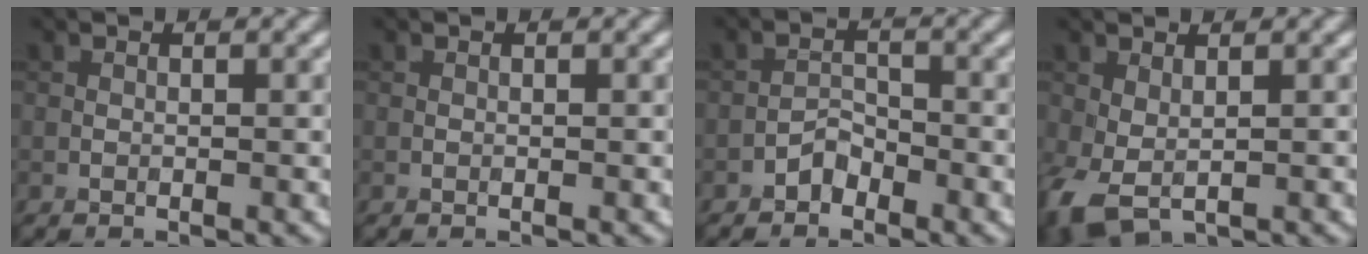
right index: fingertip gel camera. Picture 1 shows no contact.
{"total": 0.0}
{"total": 1.6, "force": [-1.3, 0.8, 0.5], "torque": [-0.003, 0.010, -0.026]}
{"total": 3.3, "force": [-0.5, 2.0, 2.6], "torque": [-0.068, -0.006, -0.007]}